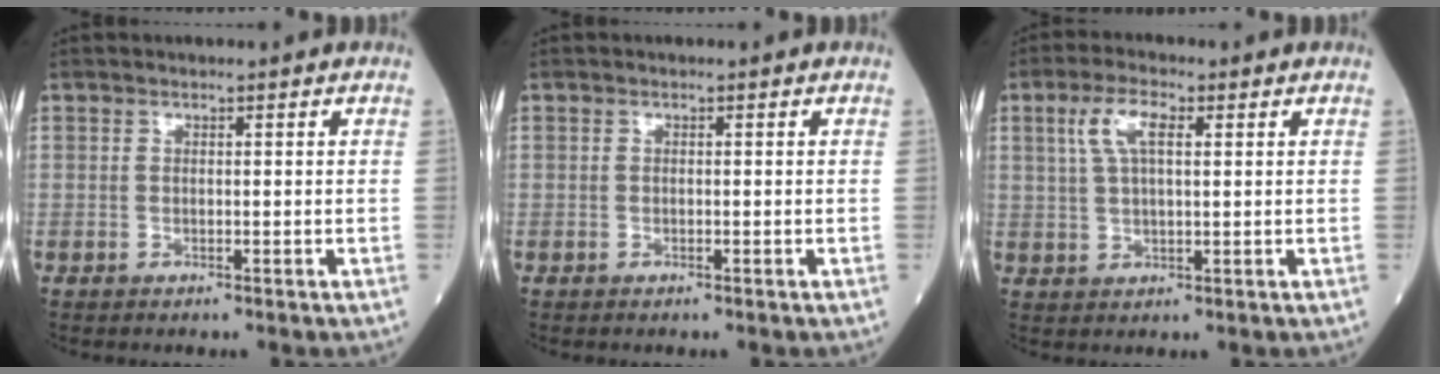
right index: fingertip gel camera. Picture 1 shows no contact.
{"total": 0.0}
{"total": 5.7, "force": [2.1, 1.8, 5.0], "torque": [-0.111, 0.014, 0.045]}